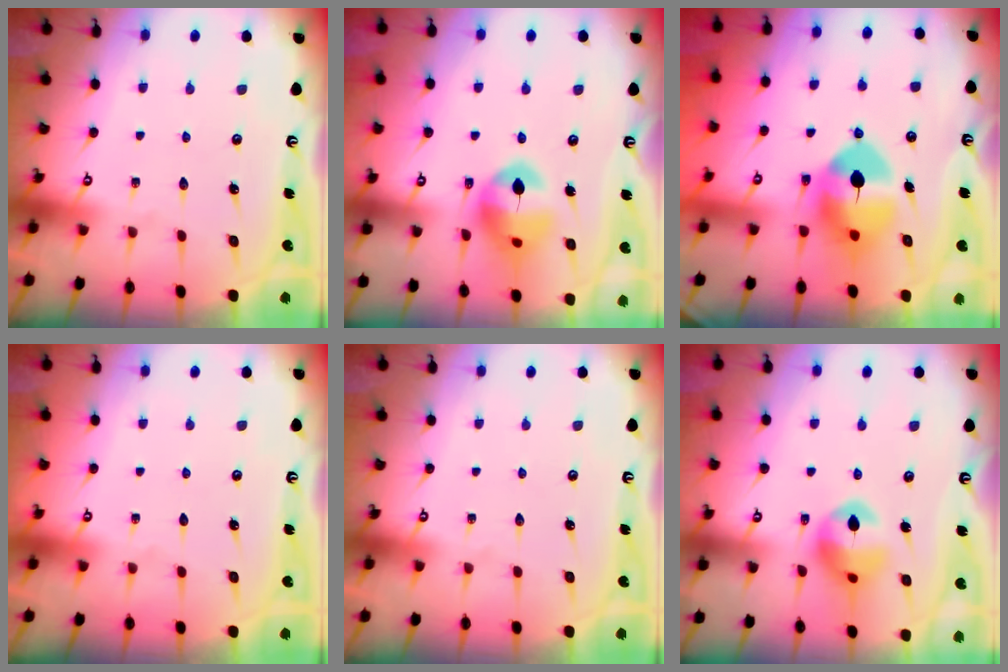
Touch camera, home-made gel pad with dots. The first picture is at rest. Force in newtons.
{"total": 14.8, "press": 14.7, "slide": 1.7}
{"total": 11.1, "press": 10.9, "slide": 1.8}
{"total": 0.0}
{"total": 0.0}
{"total": 12.7, "press": 12.6, "slide": 1.5}